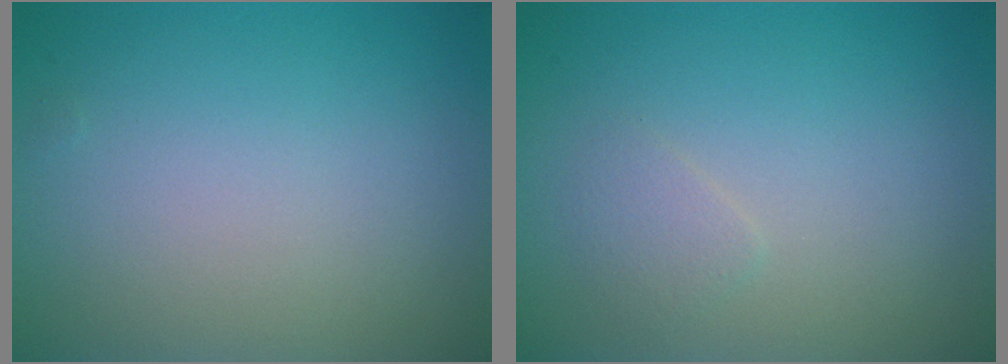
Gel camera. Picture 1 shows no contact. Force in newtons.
{"total": 1.0, "press": 1.0, "slide": 0.0}